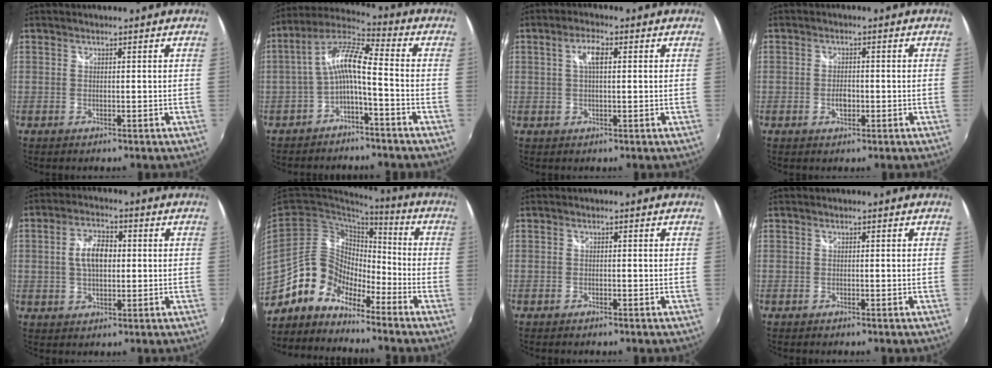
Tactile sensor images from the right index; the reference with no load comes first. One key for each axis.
{"total": 8.9, "fx": -2.5, "fy": 1.8, "fz": 8.4, "tx": -0.190, "ty": 0.021, "tz": -0.048}
{"total": 3.7, "fx": 0.9, "fy": 1.2, "fz": 3.4, "tx": -0.064, "ty": 0.008, "tz": 0.015}
{"total": 2.5, "fx": -0.8, "fy": 1.5, "fz": 1.8, "tx": -0.032, "ty": -0.001, "tz": -0.014}
{"total": 6.8, "fx": 0.5, "fy": 3.9, "fz": 5.6, "tx": -0.103, "ty": 0.012, "tz": 0.011}
{"total": 12.1, "fx": -8.6, "fy": 7.9, "fz": 3.0, "tx": -0.059, "ty": 0.033, "tz": -0.172}
{"total": 0.6, "fx": -0.5, "fy": 0.3, "fz": 0.2, "tx": -0.005, "ty": -0.002, "tz": -0.012}
{"total": 0.0}